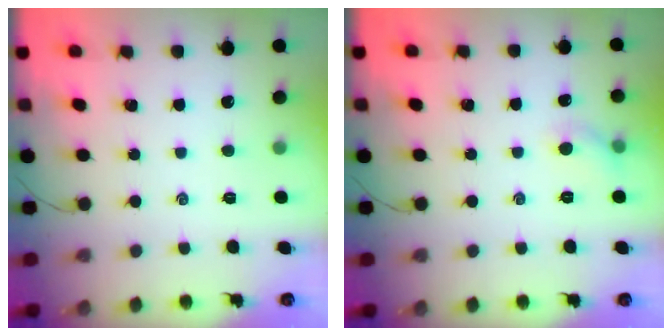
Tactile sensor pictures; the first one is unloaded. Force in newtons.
{"total": 4.7, "press": 4.5, "slide": 1.2}